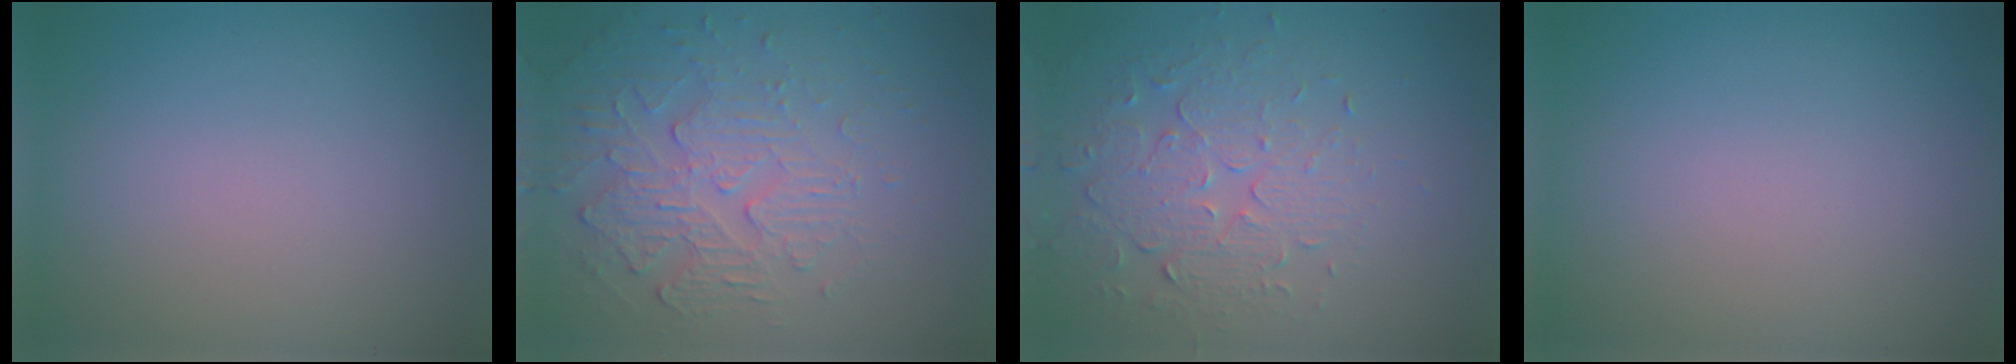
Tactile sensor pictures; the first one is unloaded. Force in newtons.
{"total": 5.8, "press": 3.5, "slide": 4.7}
{"total": 5.3, "press": 3.7, "slide": 3.9}
{"total": 0.0}